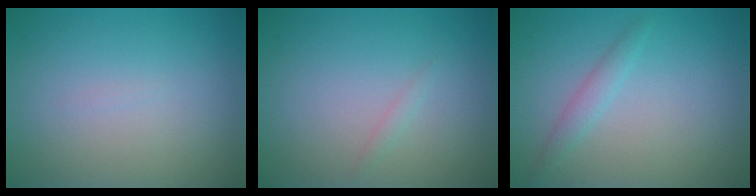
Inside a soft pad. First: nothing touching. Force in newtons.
{"total": 0.6, "press": 0.6, "slide": 0.0}
{"total": 1.4, "press": 1.4, "slide": 0.1}